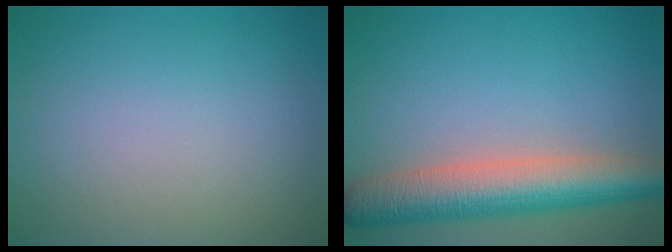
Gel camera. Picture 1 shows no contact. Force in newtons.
{"total": 7.5, "press": 7.5, "slide": 0.4}